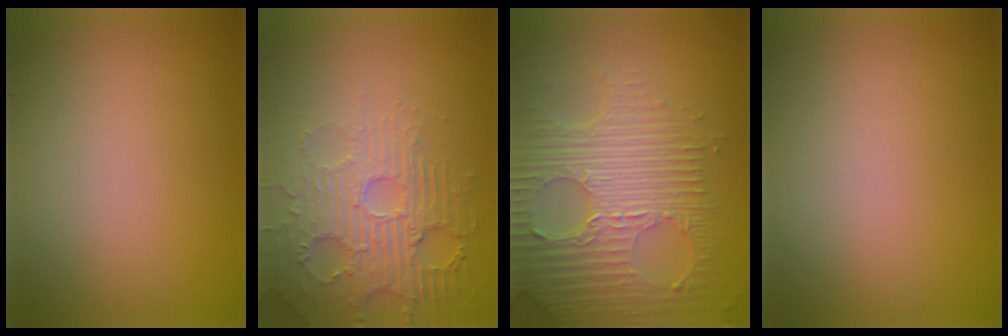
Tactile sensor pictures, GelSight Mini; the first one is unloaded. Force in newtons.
{"total": 5.0, "press": 4.1, "slide": 2.9}
{"total": 7.4, "press": 5.1, "slide": 5.4}
{"total": 0.0}